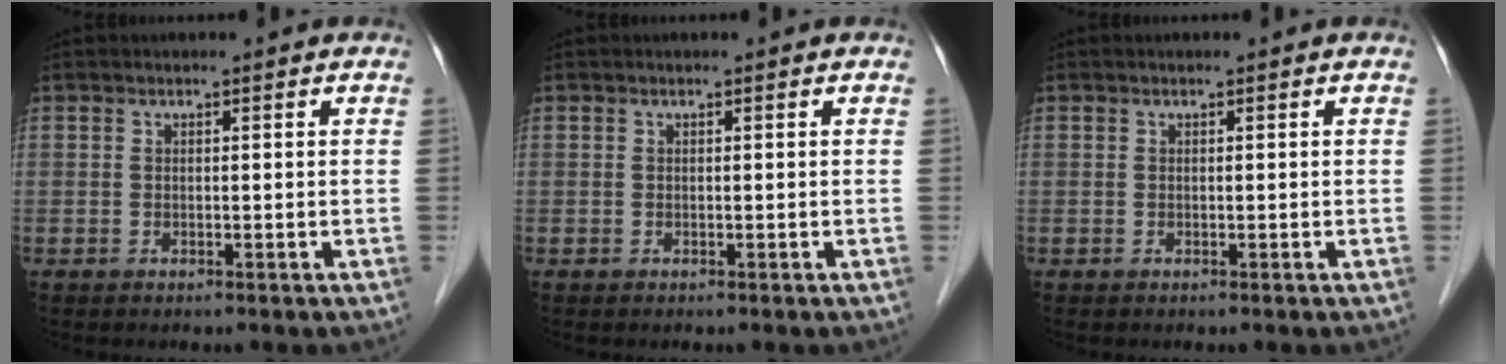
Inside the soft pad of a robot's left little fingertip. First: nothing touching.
{"total": 0.0}
{"total": 0.0}